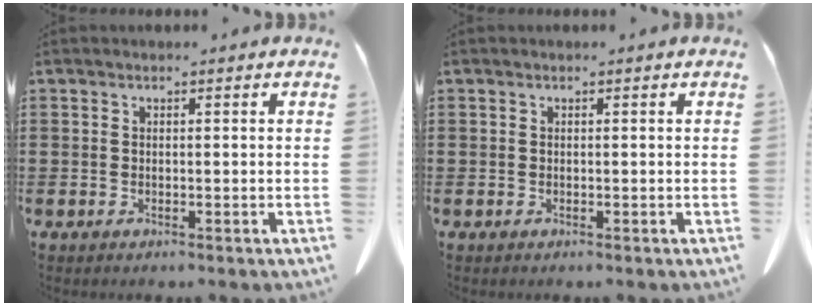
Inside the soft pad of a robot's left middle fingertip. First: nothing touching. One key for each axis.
{"total": 0.0}